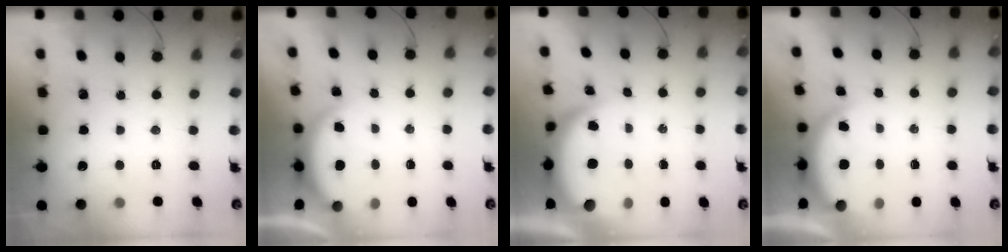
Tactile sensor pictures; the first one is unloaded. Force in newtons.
{"total": 4.6, "press": 4.6, "slide": 0.4}
{"total": 6.9, "press": 6.8, "slide": 0.8}
{"total": 5.1, "press": 5.0, "slide": 0.9}